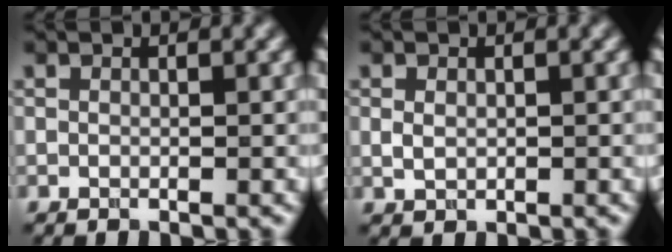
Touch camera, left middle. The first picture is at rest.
{"total": 1.3, "force": [0.2, 0.9, 0.8], "torque": [-0.018, -0.001, 0.006]}